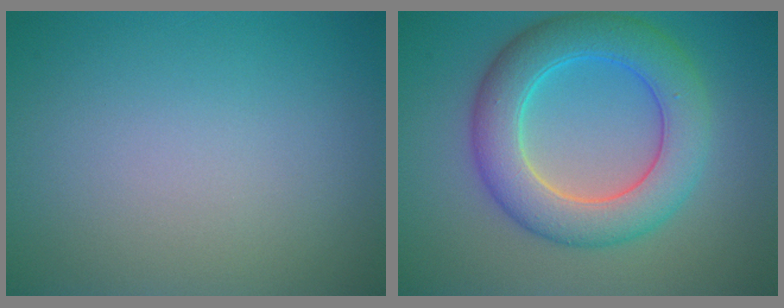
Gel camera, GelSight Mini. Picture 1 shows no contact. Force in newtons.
{"total": 7.4, "press": 7.4, "slide": 0.3}